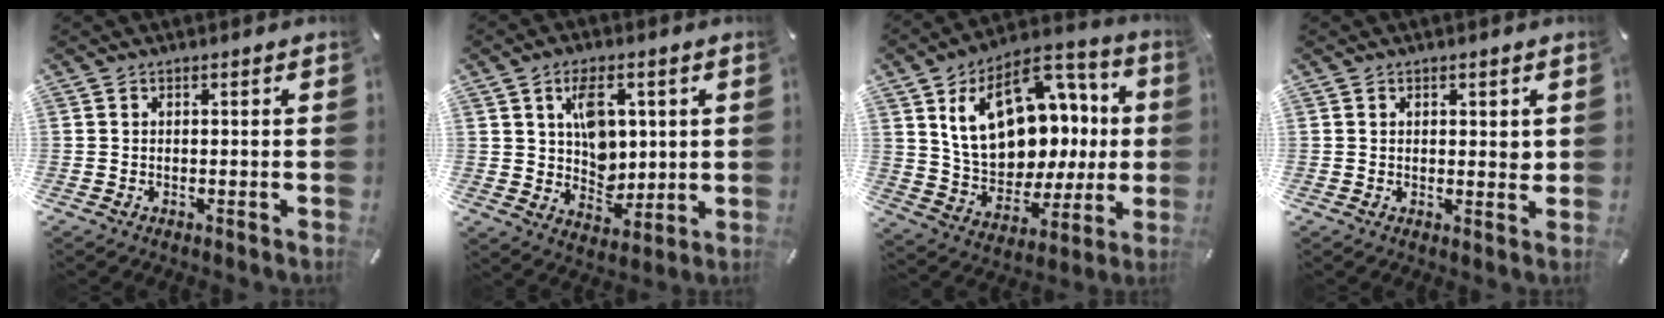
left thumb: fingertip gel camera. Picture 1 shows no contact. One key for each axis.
{"total": 9.2, "fx": 2.9, "fy": 7.0, "fz": 5.3, "tx": -0.074, "ty": 0.000, "tz": 0.051}
{"total": 21.7, "fx": 5.7, "fy": 15.2, "fz": 14.4, "tx": -0.236, "ty": -0.028, "tz": 0.108}
{"total": 2.3, "fx": 0.7, "fy": 1.3, "fz": 1.8, "tx": -0.021, "ty": -0.004, "tz": 0.008}